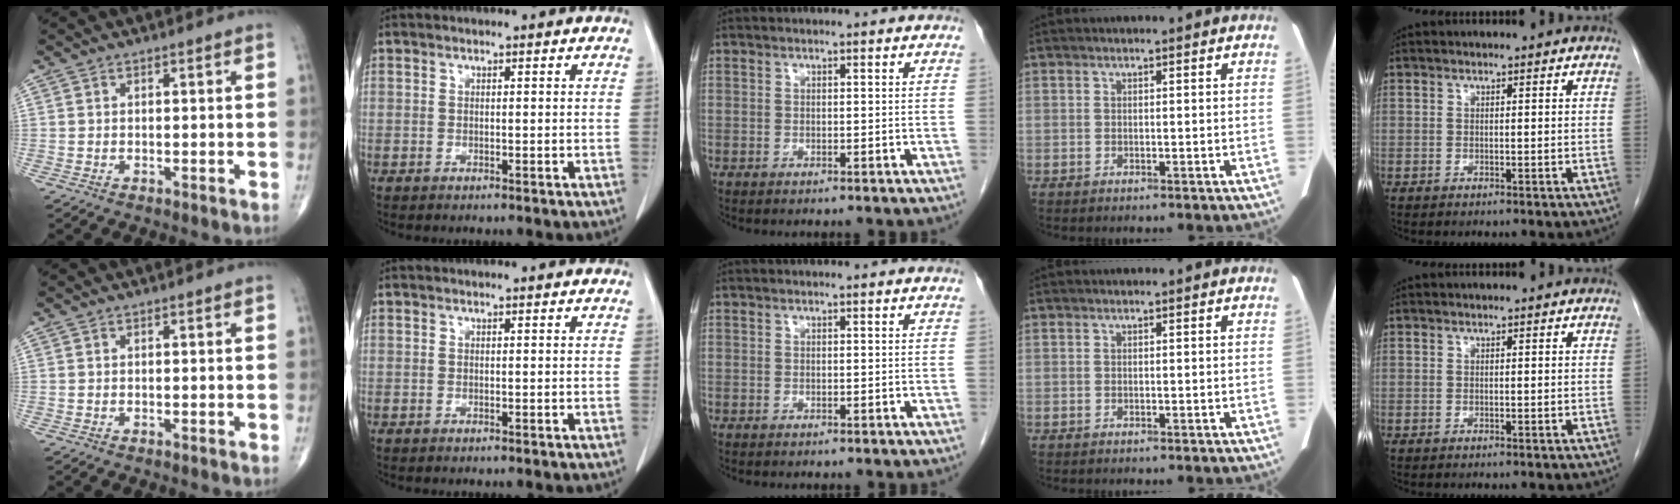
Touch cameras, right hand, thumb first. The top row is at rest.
{}